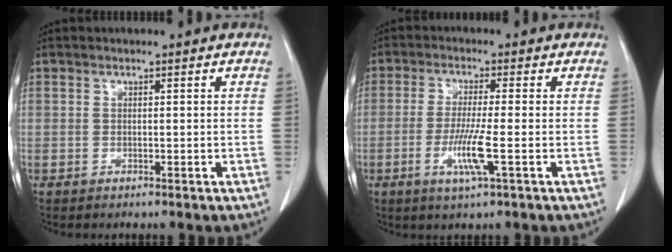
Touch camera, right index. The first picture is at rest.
{"total": 6.1, "force": [-1.9, -0.4, 5.8], "torque": [-0.115, -0.016, -0.039]}